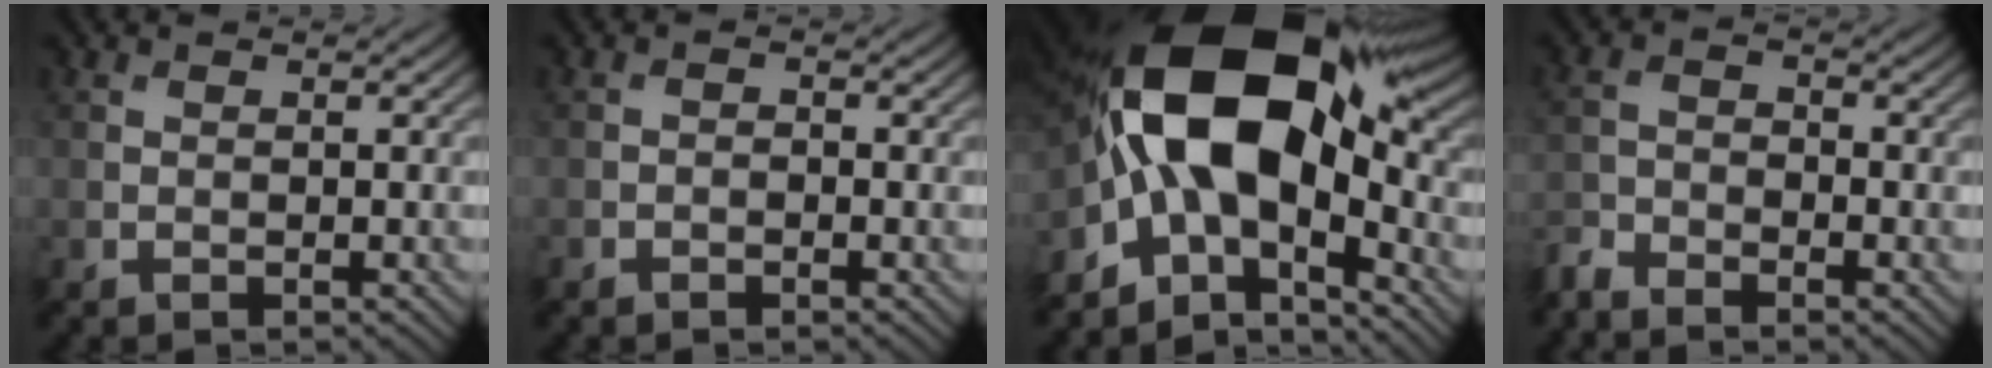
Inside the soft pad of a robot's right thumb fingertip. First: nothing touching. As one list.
[{"total": 0.7, "force": [-0.6, 0.3, 0.3], "torque": [-0.003, 0.000, -0.012]}, {"total": 17.8, "force": [-0.9, 10.0, 14.6], "torque": [-0.247, 0.016, -0.033]}, {"total": 3.2, "force": [-3.1, 0.7, 0.8], "torque": [-0.018, -0.009, -0.076]}]